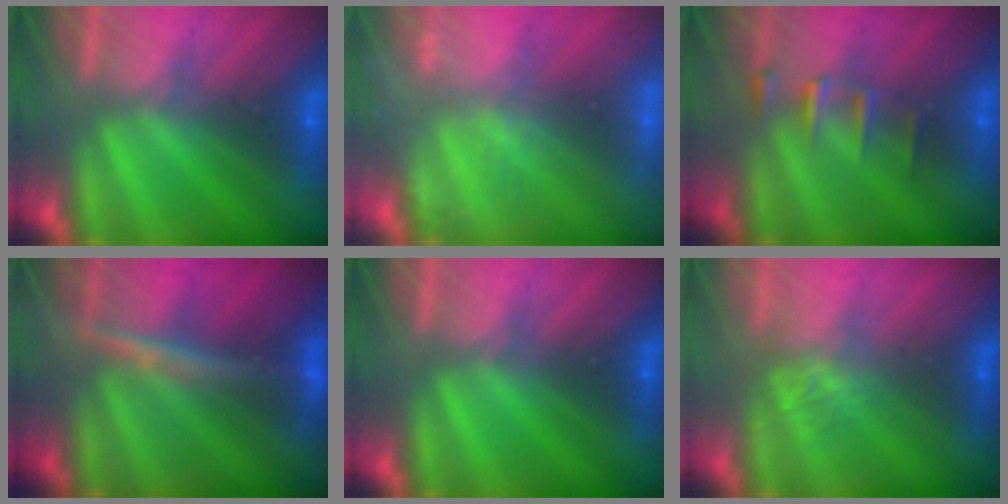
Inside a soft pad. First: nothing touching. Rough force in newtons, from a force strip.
{"total": 2.0}
{"total": 2.3}
{"total": 5.2}
{"total": 0.0}
{"total": 1.9}